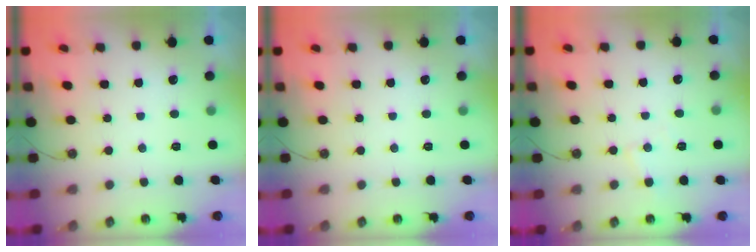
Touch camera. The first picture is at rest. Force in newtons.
{"total": 0.0}
{"total": 5.4, "press": 5.4, "slide": 0.5}